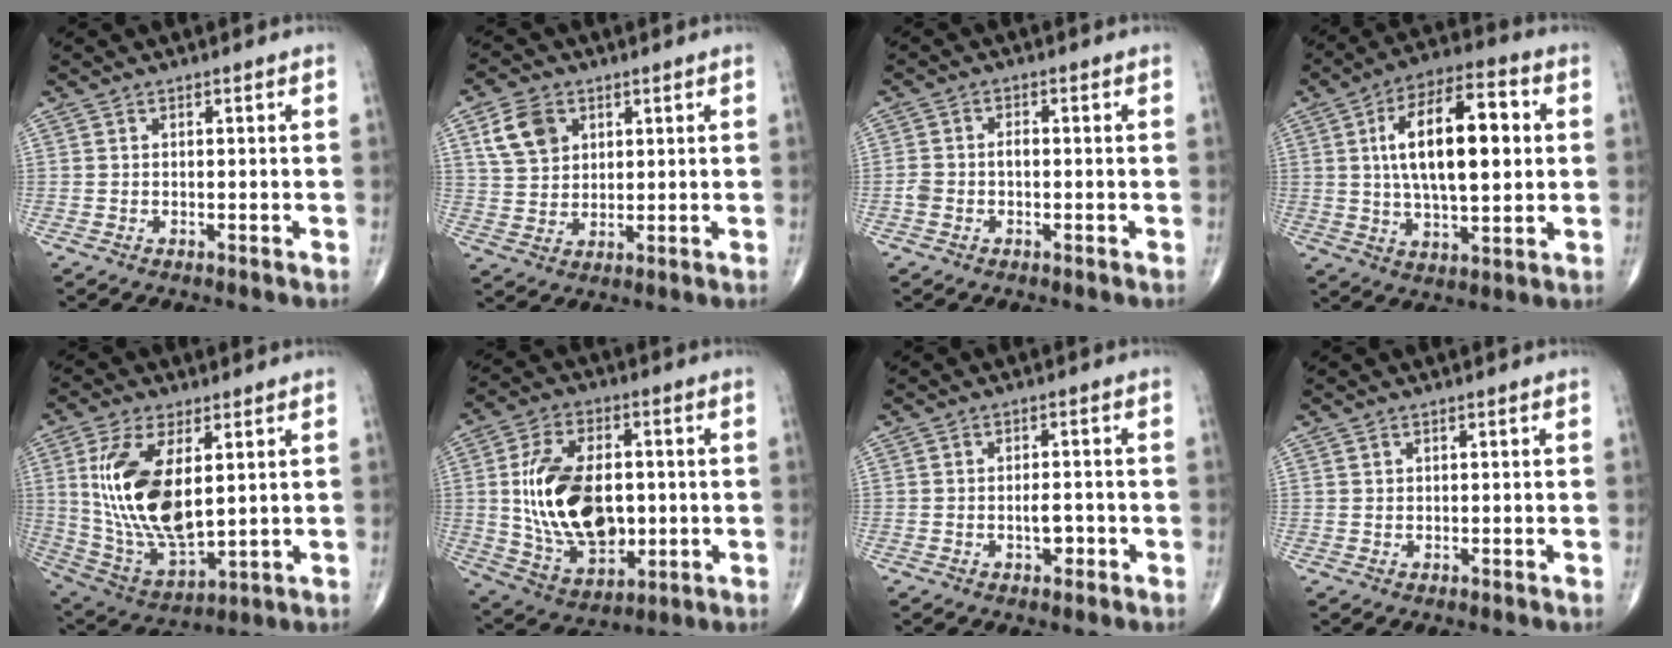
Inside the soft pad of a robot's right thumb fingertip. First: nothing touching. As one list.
[{"total": 8.0, "force": [3.4, 5.9, 4.2], "torque": [-0.059, -0.008, 0.068]}, {"total": 2.8, "force": [-0.6, 1.8, 2.0], "torque": [-0.045, 0.013, -0.012]}, {"total": 18.7, "force": [3.0, 8.2, 16.5], "torque": [-0.260, 0.010, 0.046]}, {"total": 17.8, "force": [3.6, 8.4, 15.3], "torque": [-0.300, -0.025, 0.084]}, {"total": 19.0, "force": [0.5, 11.6, 15.0], "torque": [-0.249, -0.007, 0.023]}, {"total": 2.7, "force": [-0.9, 1.5, 2.1], "torque": [-0.025, 0.008, -0.013]}, {"total": 0.5, "force": [0.4, 0.4, 0.1], "torque": [0.001, -0.002, 0.006]}]